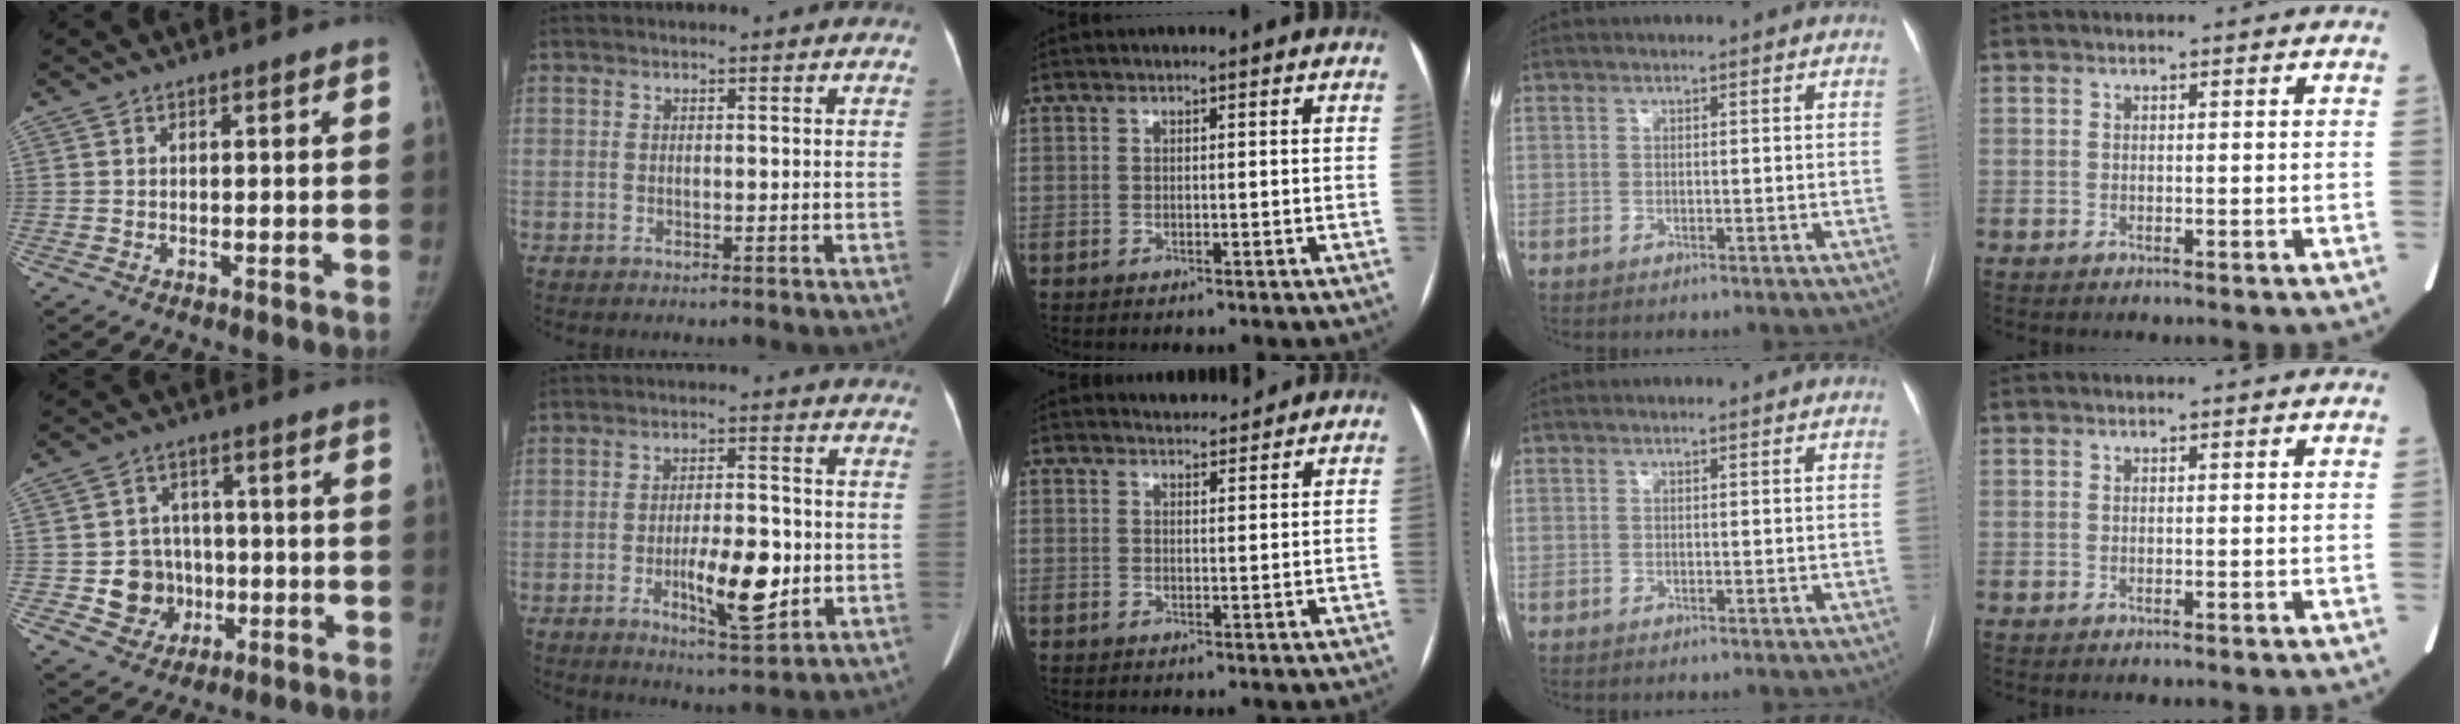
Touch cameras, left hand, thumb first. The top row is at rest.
{"thumb": {"total": 9.0, "force": [-1.6, 8.3, 3.0], "torque": [-0.002, 0.014, -0.019]}, "index": {"total": 9.2, "force": [-2.2, 2.8, 8.5], "torque": [-0.138, -0.007, -0.032]}, "middle": {"total": 3.5, "force": [3.5, 0.6, 0.2], "torque": [-0.010, 0.009, 0.051]}}